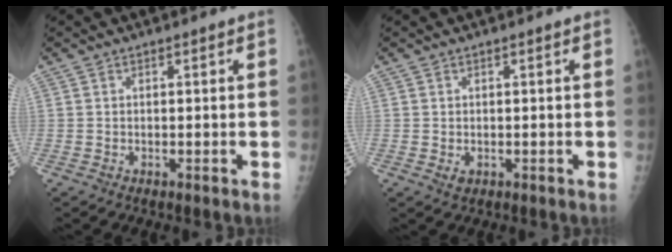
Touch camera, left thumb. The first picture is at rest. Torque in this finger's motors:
{"motor_torque": [-0.45, 0.25, -0.03, -0.19, 0.02]}